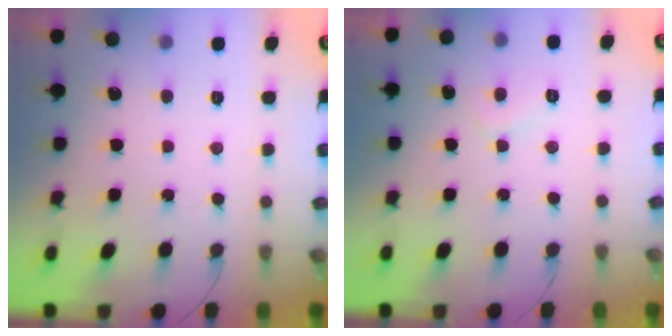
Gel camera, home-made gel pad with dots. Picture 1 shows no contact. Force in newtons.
{"total": 2.5, "press": 2.4, "slide": 0.8}